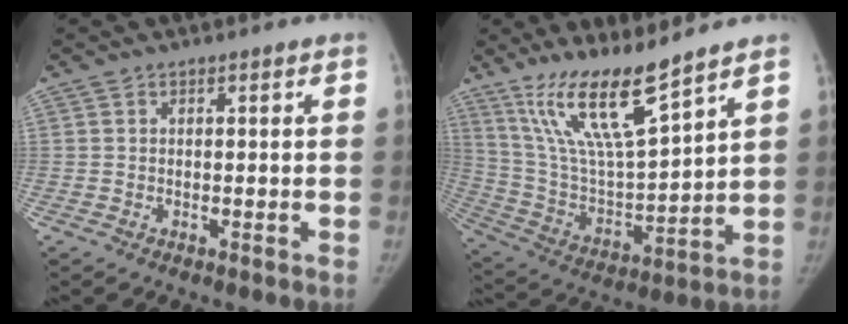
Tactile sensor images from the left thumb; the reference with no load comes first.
{"total": 16.2, "force": [11.7, 2.4, 10.8], "torque": [-0.189, -0.070, 0.237]}